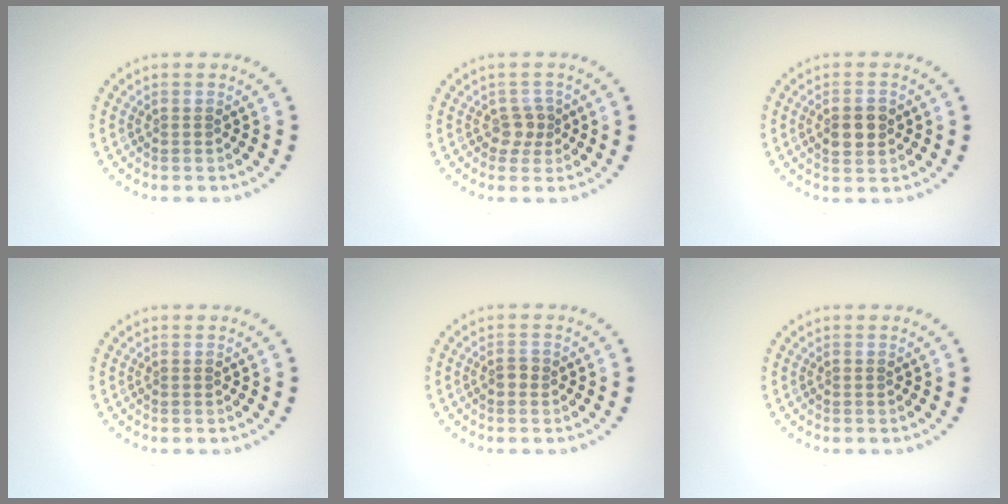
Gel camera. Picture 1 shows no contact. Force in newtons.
{"total": 1.7, "press": 1.3, "slide": 1.0}
{"total": 2.8, "press": 2.8, "slide": 0.1}
{"total": 0.0}
{"total": 1.0, "press": 1.0, "slide": 0.2}
{"total": 0.0}